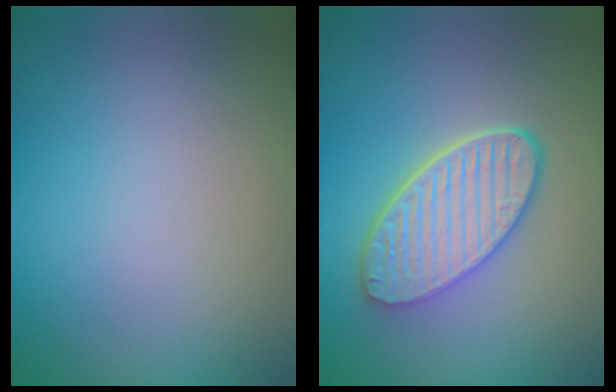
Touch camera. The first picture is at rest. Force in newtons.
{"total": 5.6, "press": 4.5, "slide": 3.3}